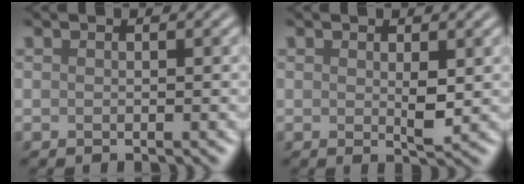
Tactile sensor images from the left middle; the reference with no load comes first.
{"total": 1.5, "force": [0.2, 0.1, 1.5], "torque": [-0.029, -0.005, 0.011]}